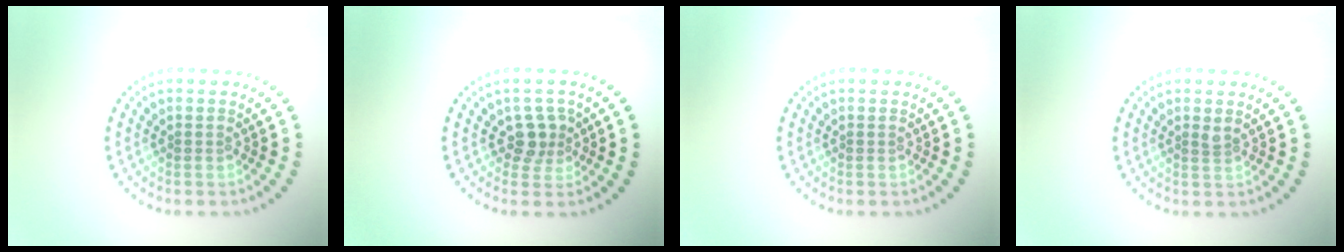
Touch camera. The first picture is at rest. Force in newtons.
{"total": 2.2, "press": 1.8, "slide": 1.3}
{"total": 0.0}
{"total": 0.7, "press": 0.5, "slide": 0.5}